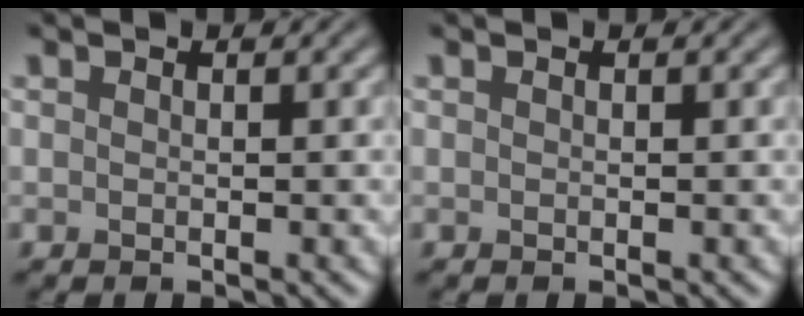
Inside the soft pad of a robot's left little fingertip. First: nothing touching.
{"total": 0.0}